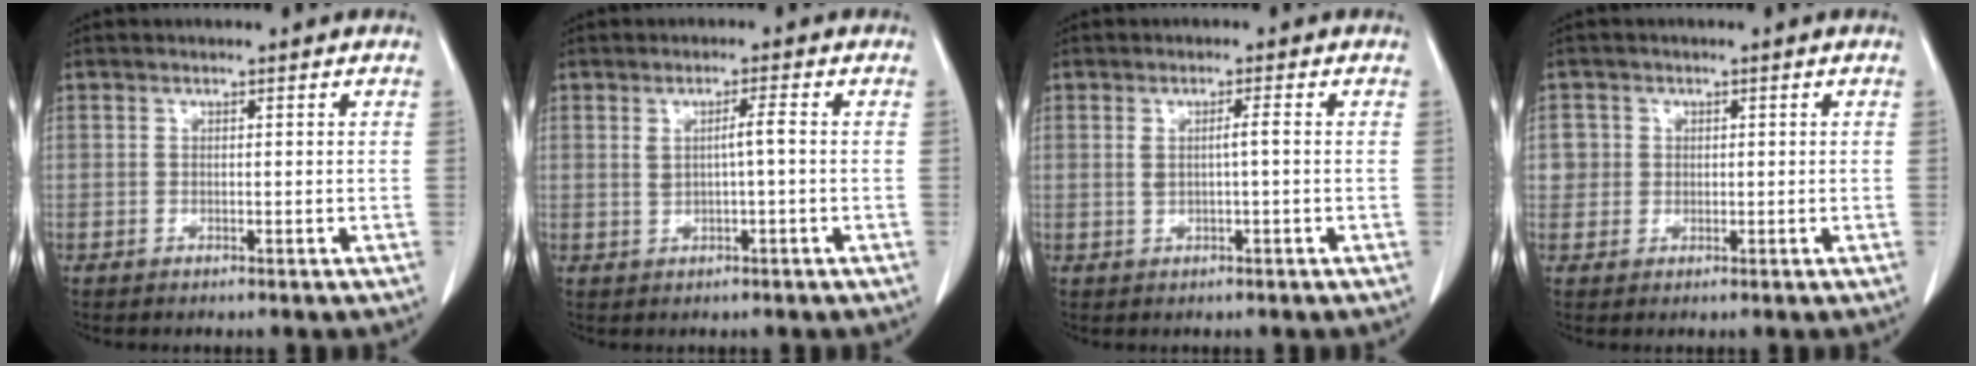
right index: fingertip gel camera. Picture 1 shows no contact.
{"total": 3.0, "force": [0.2, 0.4, 3.0], "torque": [-0.056, 0.005, 0.008]}
{"total": 2.6, "force": [0.1, 0.5, 2.5], "torque": [-0.053, 0.007, 0.008]}
{"total": 4.0, "force": [0.5, 3.9, 0.5], "torque": [-0.003, 0.014, 0.013]}